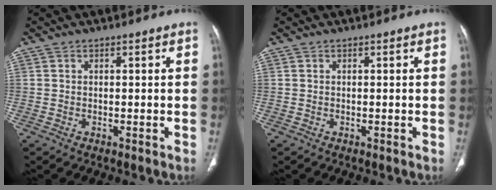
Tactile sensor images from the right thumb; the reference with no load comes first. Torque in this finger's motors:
{"motor_torque": [0.00, 0.00, -0.07, 0.07, 0.00]}